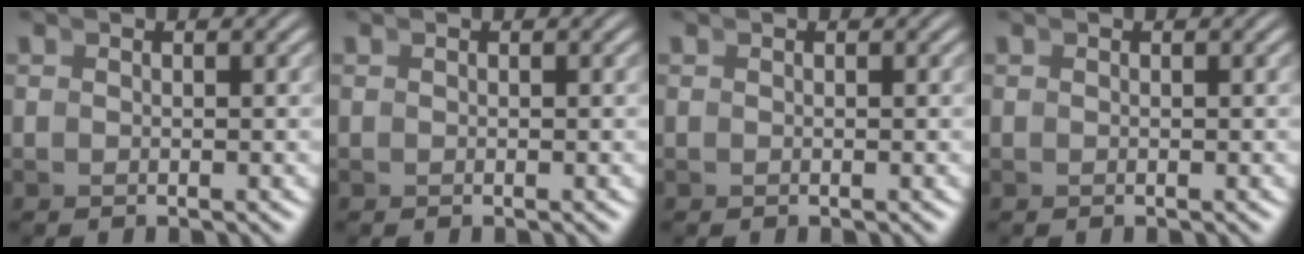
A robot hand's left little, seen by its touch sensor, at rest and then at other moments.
{"total": 0.0}
{"total": 0.0}
{"total": 0.0}